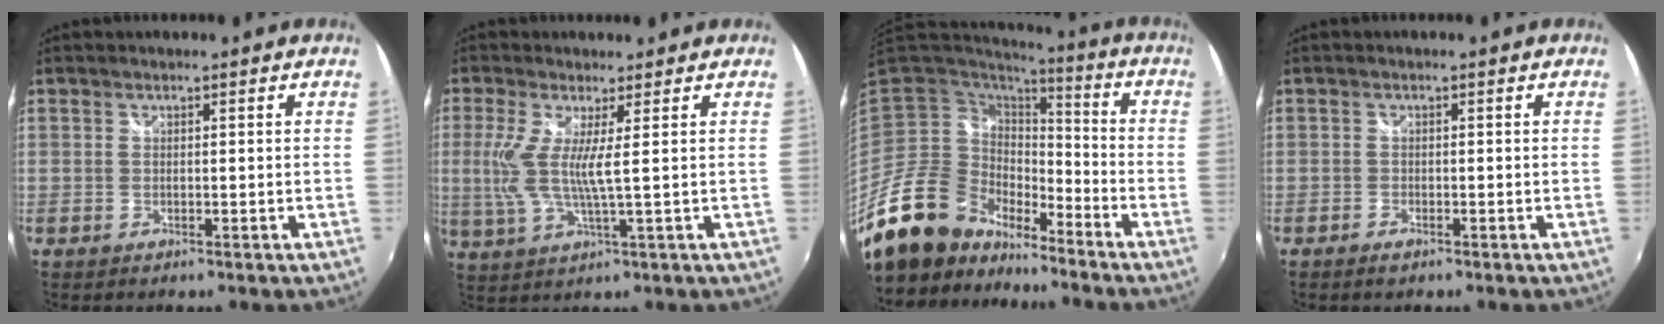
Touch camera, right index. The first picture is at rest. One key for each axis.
{"total": 7.1, "fx": 0.9, "fy": 0.0, "fz": 7.1, "tx": -0.153, "ty": -0.012, "tz": 0.018}
{"total": 16.1, "fx": -13.1, "fy": 8.1, "fz": 4.5, "tx": -0.111, "ty": 0.005, "tz": -0.234}
{"total": 1.4, "fx": -1.1, "fy": 0.7, "fz": 0.7, "tx": -0.017, "ty": -0.001, "tz": -0.021}